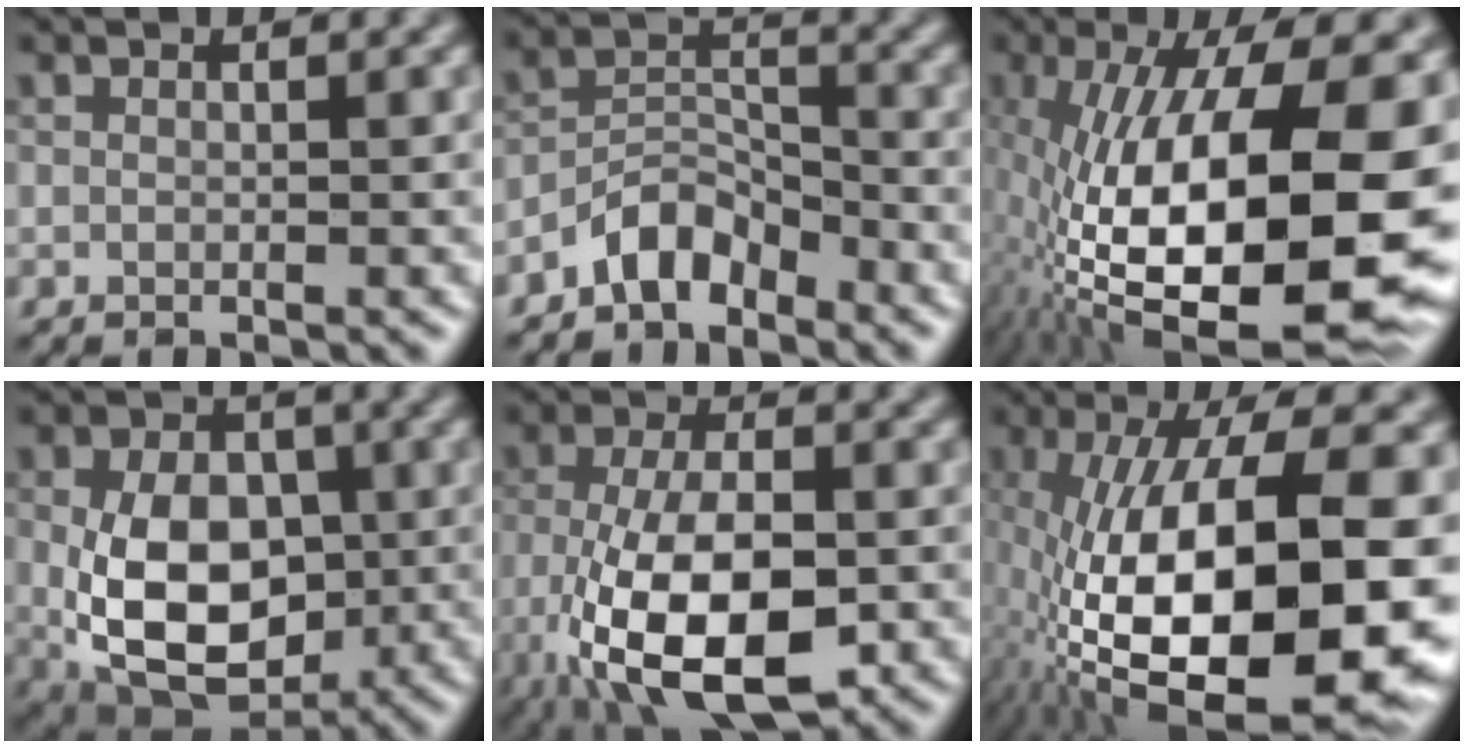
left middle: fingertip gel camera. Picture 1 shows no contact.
{"total": 3.7, "force": [-2.9, 1.6, 1.5], "torque": [-0.022, 0.015, -0.061]}
{"total": 19.9, "force": [-4.0, 7.8, 17.9], "torque": [-0.311, 0.008, -0.074]}
{"total": 10.5, "force": [-1.0, 7.1, 7.7], "torque": [-0.143, -0.014, -0.015]}
{"total": 10.5, "force": [-3.5, 4.9, 8.6], "torque": [-0.178, -0.015, -0.059]}
{"total": 18.5, "force": [-4.8, 7.1, 16.4], "torque": [-0.295, 0.008, -0.083]}